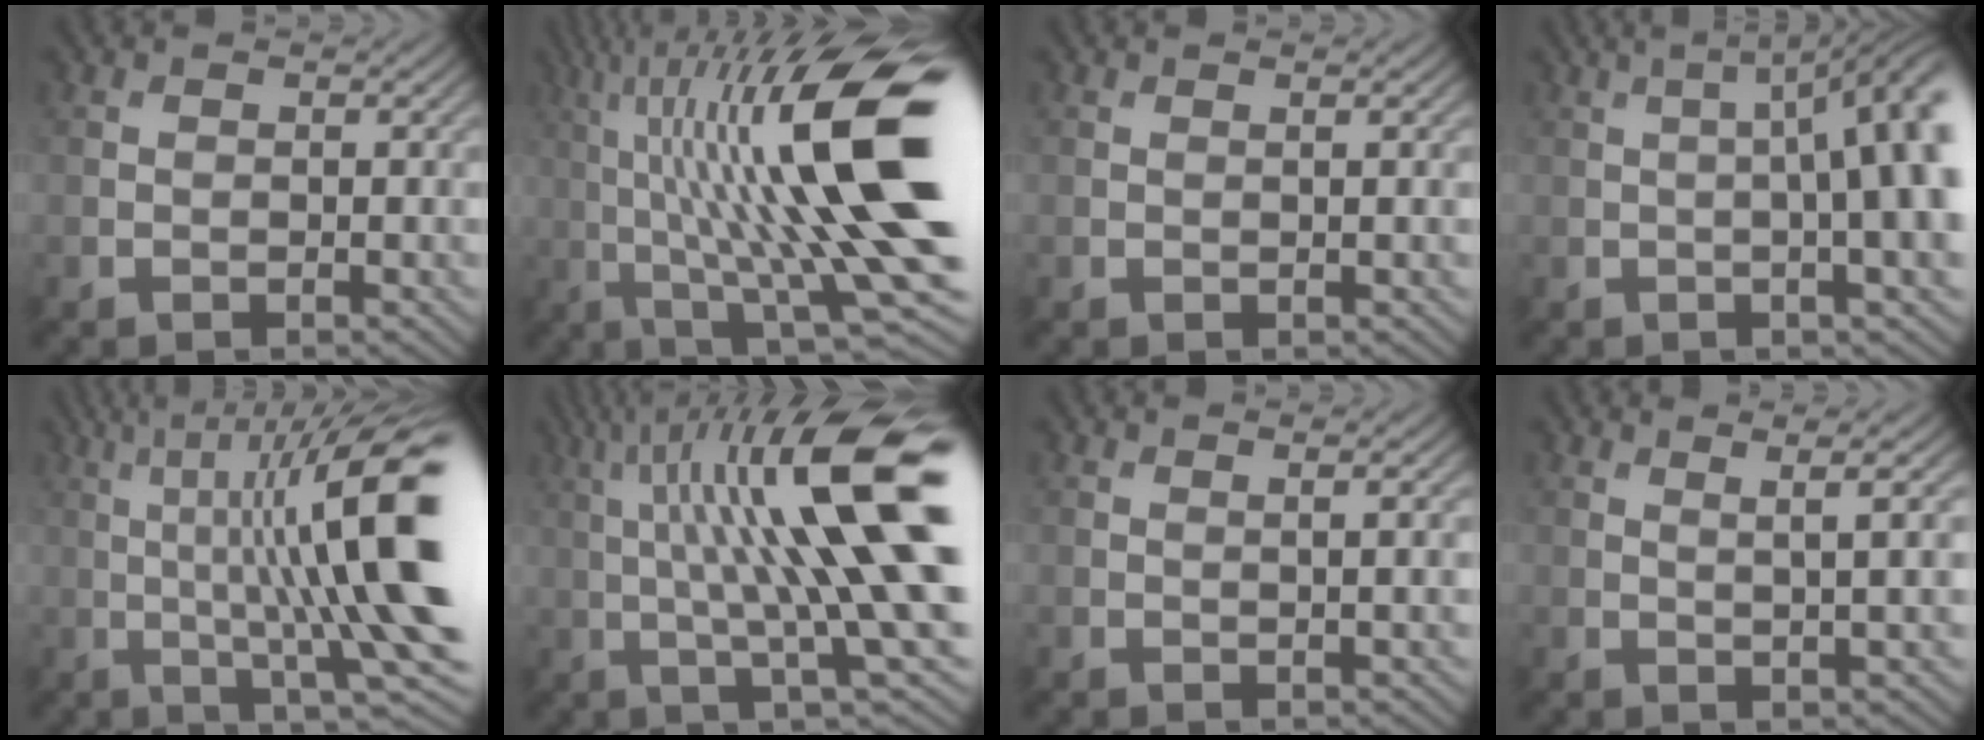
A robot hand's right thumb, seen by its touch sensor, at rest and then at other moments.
{"total": 19.5, "force": [3.6, 5.1, 18.4], "torque": [-0.306, 0.035, 0.077]}
{"total": 1.2, "force": [0.3, 0.3, 1.1], "torque": [-0.012, 0.007, 0.003]}
{"total": 14.1, "force": [1.3, 4.5, 13.3], "torque": [-0.143, 0.032, 0.010]}
{"total": 17.8, "force": [1.6, 4.5, 17.2], "torque": [-0.262, 0.027, 0.038]}
{"total": 17.7, "force": [3.5, 3.9, 16.9], "torque": [-0.281, 0.024, 0.079]}
{"total": 2.4, "force": [0.6, 0.6, 2.3], "torque": [-0.028, 0.011, 0.009]}
{"total": 4.4, "force": [1.8, 0.6, 3.9], "torque": [-0.063, 0.016, 0.035]}